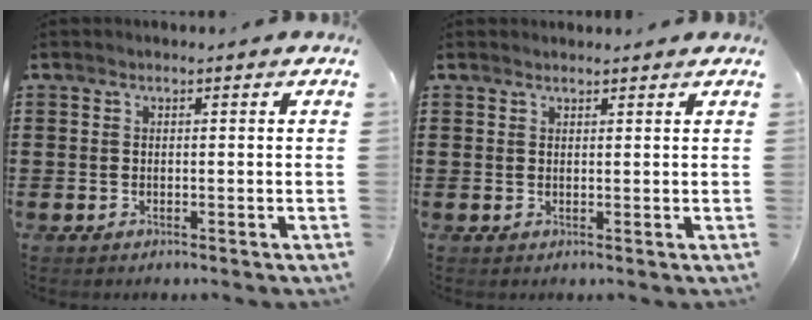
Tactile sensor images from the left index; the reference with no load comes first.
{"total": 1.0, "force": [1.0, 0.1, 0.1], "torque": [-0.004, 0.000, 0.020]}